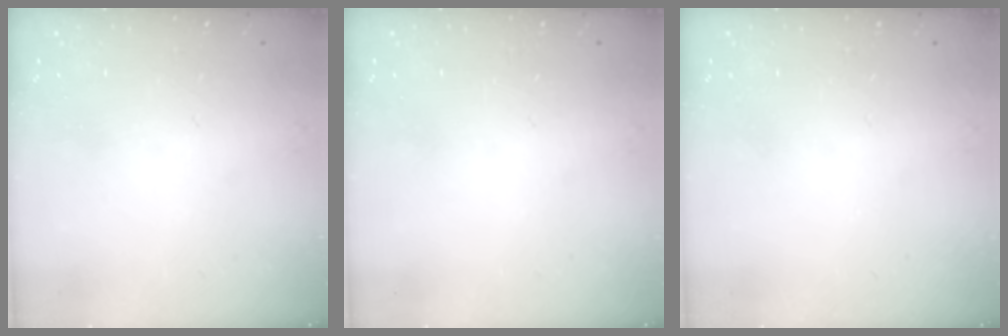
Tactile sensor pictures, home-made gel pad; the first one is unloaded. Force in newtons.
{"total": 0.0}
{"total": 0.0}